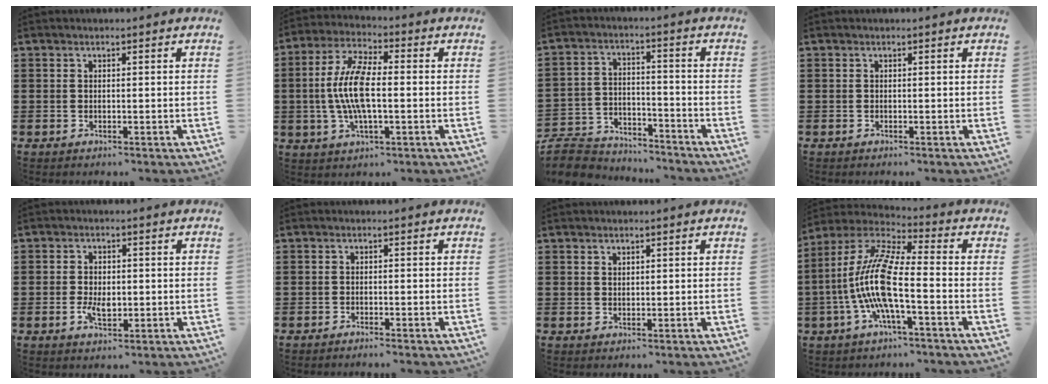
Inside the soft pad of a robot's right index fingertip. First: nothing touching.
{"total": 9.3, "force": [-0.5, 3.1, 8.7], "torque": [-0.196, -0.009, -0.016]}
{"total": 7.7, "force": [-7.4, 1.7, 1.3], "torque": [-0.036, 0.017, -0.149]}
{"total": 0.0}
{"total": 3.4, "force": [-0.5, 2.0, 2.6], "torque": [-0.049, 0.005, -0.009]}
{"total": 0.9, "force": [-0.9, -0.2, 0.2], "torque": [-0.006, -0.002, -0.017]}
{"total": 1.1, "force": [1.0, 0.5, 0.1], "torque": [-0.003, 0.001, 0.020]}
{"total": 11.9, "force": [-2.9, 2.3, 11.3], "torque": [-0.262, -0.019, -0.063]}